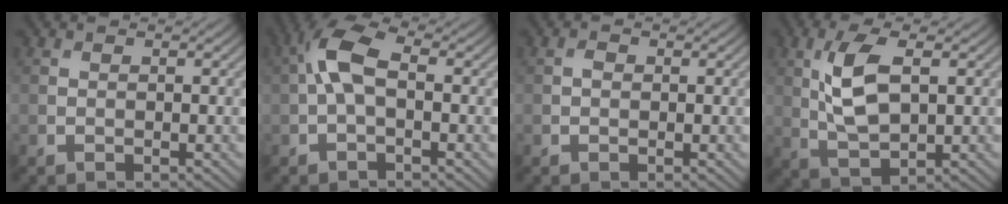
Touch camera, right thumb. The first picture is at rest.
{"total": 5.6, "force": [0.2, 2.7, 4.9], "torque": [-0.108, 0.019, -0.004]}
{"total": 0.8, "force": [0.0, 0.6, 0.4], "torque": [-0.004, -0.001, -0.003]}
{"total": 7.2, "force": [1.6, 3.2, 6.3], "torque": [-0.139, 0.002, 0.033]}